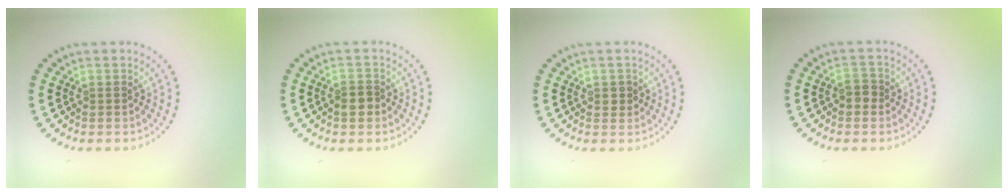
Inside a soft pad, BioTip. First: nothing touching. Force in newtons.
{"total": 1.6, "press": 1.5, "slide": 0.6}
{"total": 1.0, "press": 1.0, "slide": 0.2}
{"total": 1.4, "press": 1.4, "slide": 0.5}